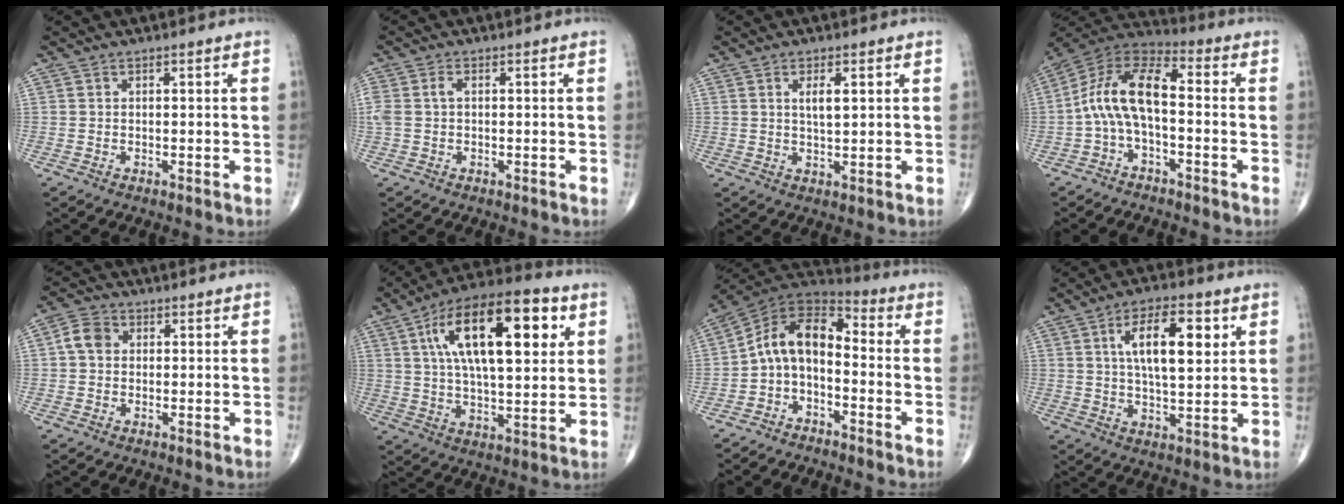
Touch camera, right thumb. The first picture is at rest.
{"total": 3.5, "force": [0.4, 2.2, 2.7], "torque": [-0.080, 0.016, 0.008]}
{"total": 3.5, "force": [1.3, 1.1, 3.1], "torque": [-0.052, -0.007, 0.021]}
{"total": 12.1, "force": [-1.5, 5.6, 10.6], "torque": [-0.199, 0.050, -0.041]}
{"total": 4.3, "force": [0.5, 3.5, 2.4], "torque": [-0.040, 0.011, 0.003]}
{"total": 21.6, "force": [7.0, 8.8, 18.4], "torque": [-0.288, 0.002, 0.108]}
{"total": 10.7, "force": [-2.2, 6.5, 8.3], "torque": [-0.130, 0.071, -0.056]}
{"total": 12.4, "force": [3.8, 4.9, 10.7], "torque": [-0.161, -0.008, 0.064]}